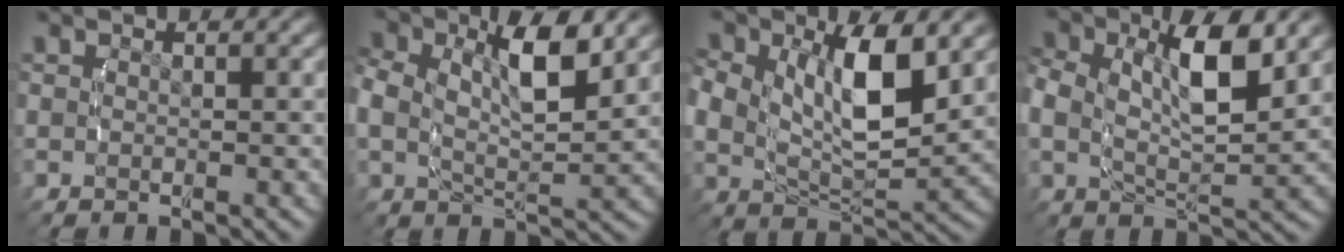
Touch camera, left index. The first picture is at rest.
{"total": 6.3, "force": [1.8, 3.0, 5.2], "torque": [-0.106, -0.016, 0.036]}
{"total": 7.4, "force": [1.7, 3.9, 6.0], "torque": [-0.116, -0.029, 0.044]}
{"total": 6.8, "force": [1.7, 3.4, 5.7], "torque": [-0.117, -0.019, 0.036]}